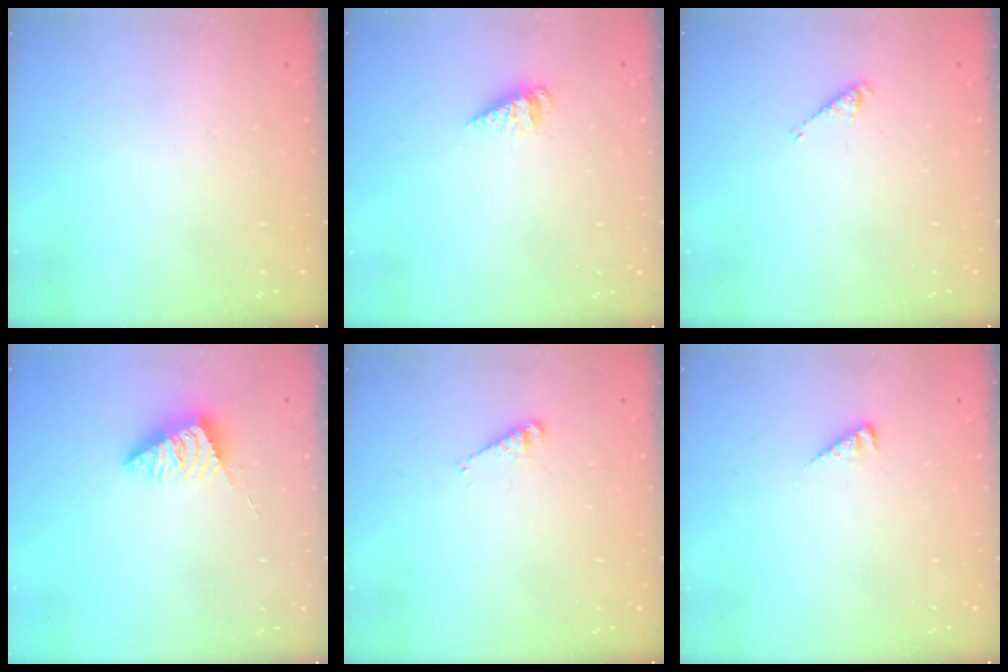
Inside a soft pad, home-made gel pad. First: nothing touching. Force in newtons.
{"total": 3.0, "press": 2.9, "slide": 0.2}
{"total": 2.9, "press": 2.9, "slide": 0.5}
{"total": 3.8, "press": 3.8, "slide": 0.5}
{"total": 3.5, "press": 3.5, "slide": 0.5}
{"total": 4.2, "press": 4.1, "slide": 0.6}